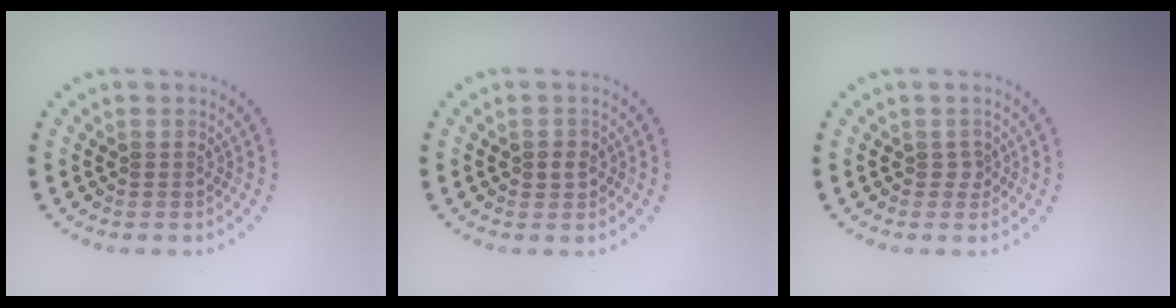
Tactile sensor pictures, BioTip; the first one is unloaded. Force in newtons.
{"total": 1.2, "press": 1.2, "slide": 0.3}
{"total": 0.9, "press": 0.6, "slide": 0.7}